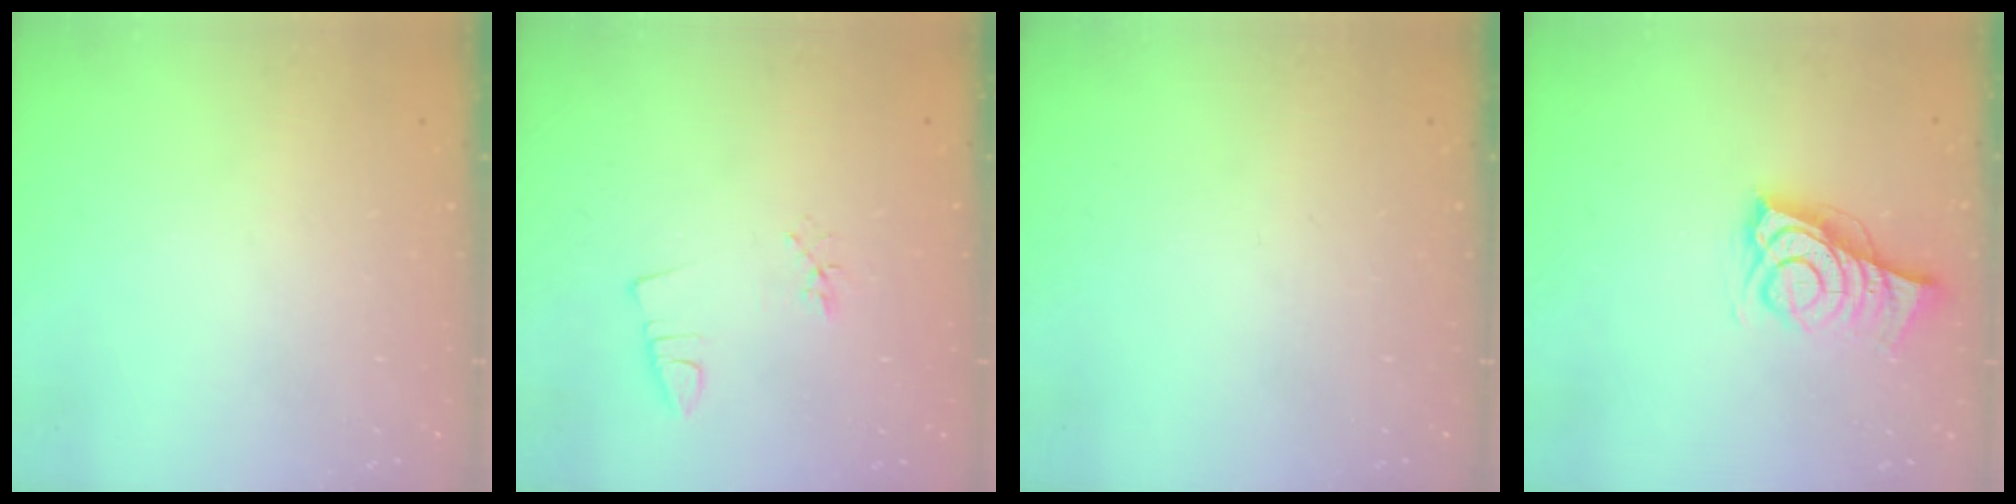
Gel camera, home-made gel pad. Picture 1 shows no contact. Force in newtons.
{"total": 2.6, "press": 2.2, "slide": 1.5}
{"total": 0.0}
{"total": 9.1, "press": 8.5, "slide": 3.4}